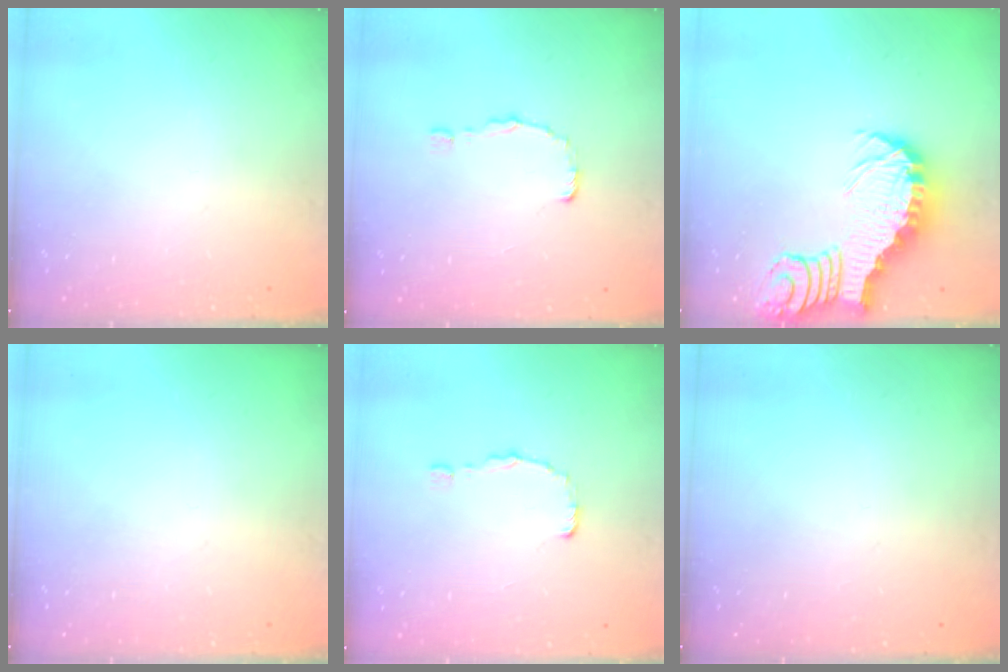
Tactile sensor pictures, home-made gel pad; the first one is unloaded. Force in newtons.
{"total": 0.0}
{"total": 3.4, "press": 3.3, "slide": 0.5}
{"total": 0.0}
{"total": 0.0}
{"total": 0.0}